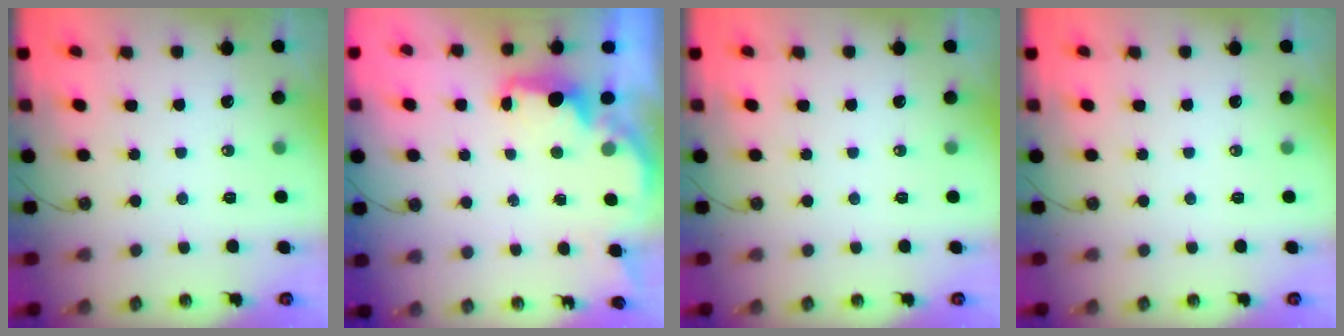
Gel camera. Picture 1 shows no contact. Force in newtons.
{"total": 2.3, "press": 2.2, "slide": 0.8}
{"total": 0.0}
{"total": 0.0}